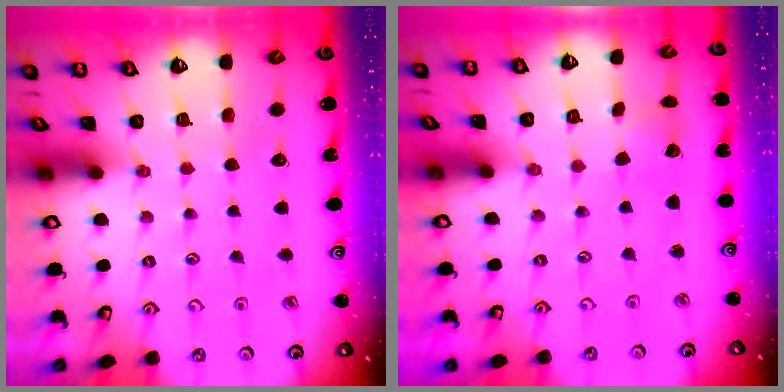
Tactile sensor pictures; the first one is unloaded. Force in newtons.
{"total": 2.0, "press": 2.0, "slide": 0.1}